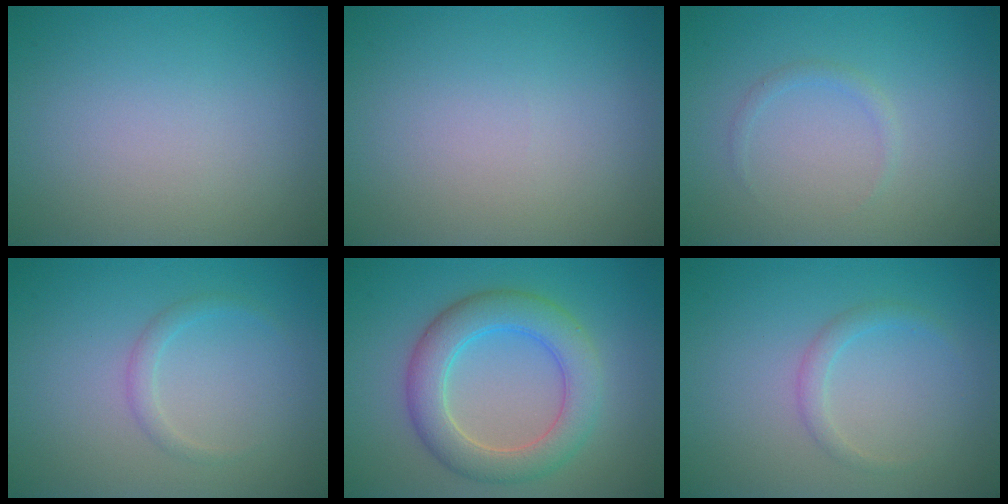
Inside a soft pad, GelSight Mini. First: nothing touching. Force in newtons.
{"total": 0.0}
{"total": 0.8, "press": 0.8, "slide": 0.0}
{"total": 1.2, "press": 1.2, "slide": 0.1}
{"total": 5.7, "press": 5.7, "slide": 0.4}
{"total": 1.4, "press": 1.4, "slide": 0.0}